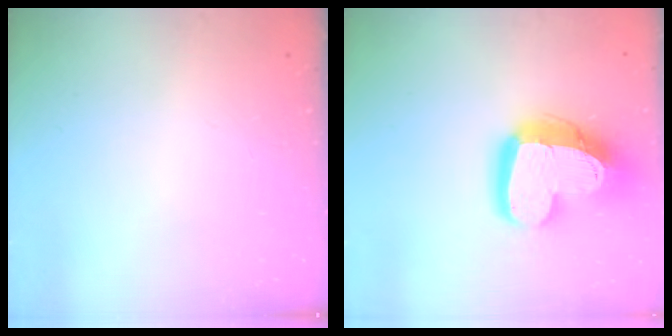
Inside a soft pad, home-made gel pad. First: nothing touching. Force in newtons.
{"total": 18.8, "press": 18.7, "slide": 1.8}